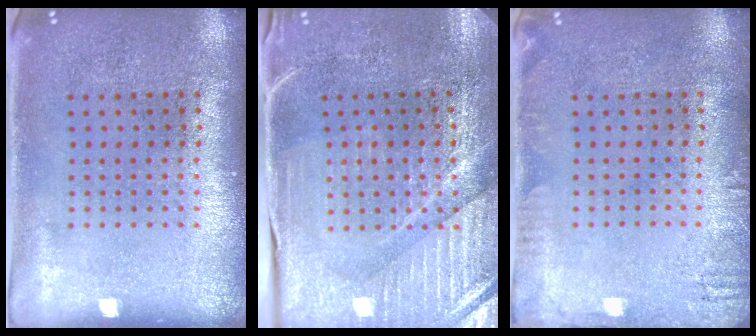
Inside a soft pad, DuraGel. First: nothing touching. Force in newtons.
{"total": 3.8, "press": 3.8, "slide": 0.5}
{"total": 1.7, "press": 1.7, "slide": 0.2}